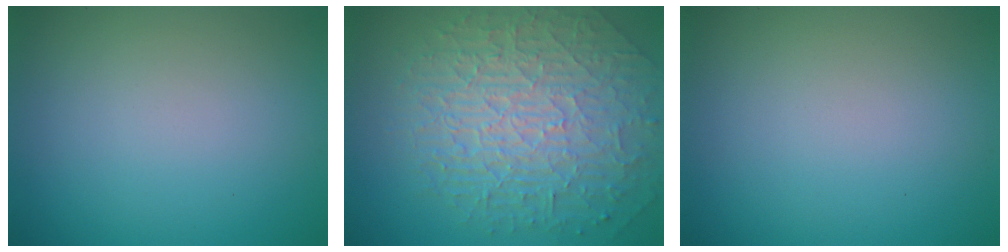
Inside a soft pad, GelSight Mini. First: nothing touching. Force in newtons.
{"total": 9.6, "press": 6.2, "slide": 7.4}
{"total": 0.0}